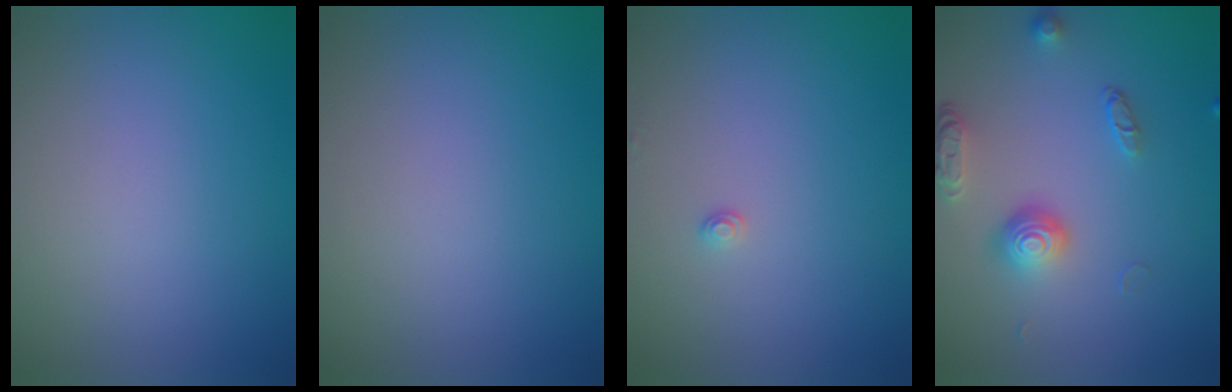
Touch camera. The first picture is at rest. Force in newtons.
{"total": 0.0}
{"total": 0.8, "press": 0.8, "slide": 0.0}
{"total": 3.7, "press": 2.8, "slide": 2.5}